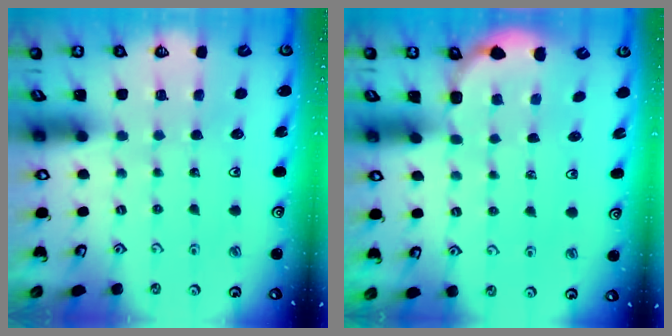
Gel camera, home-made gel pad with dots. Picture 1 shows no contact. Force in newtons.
{"total": 1.6, "press": 1.2, "slide": 1.0}